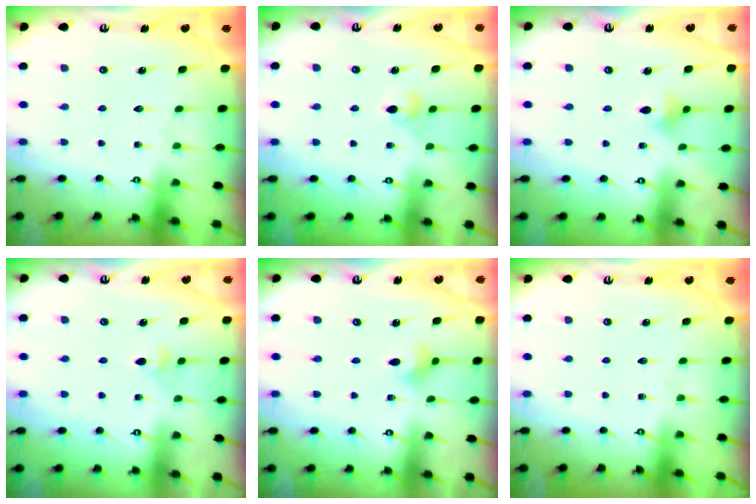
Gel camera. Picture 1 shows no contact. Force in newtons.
{"total": 4.6, "press": 4.4, "slide": 1.1}
{"total": 5.4, "press": 5.3, "slide": 1.0}
{"total": 3.1, "press": 3.0, "slide": 0.8}
{"total": 4.6, "press": 4.5, "slide": 0.8}
{"total": 0.0}